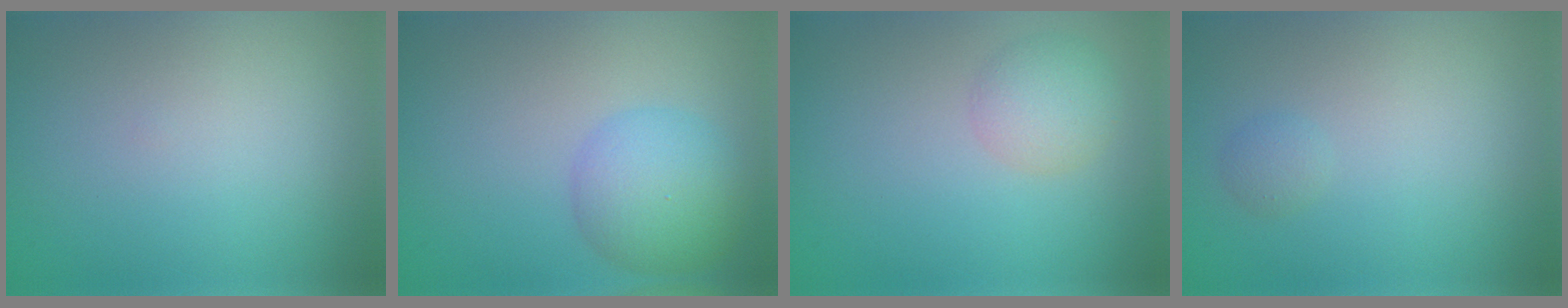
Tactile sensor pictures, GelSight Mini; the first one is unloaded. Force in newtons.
{"total": 5.0, "press": 4.9, "slide": 0.2}
{"total": 2.1, "press": 2.1, "slide": 0.2}
{"total": 0.8, "press": 0.8, "slide": 0.0}